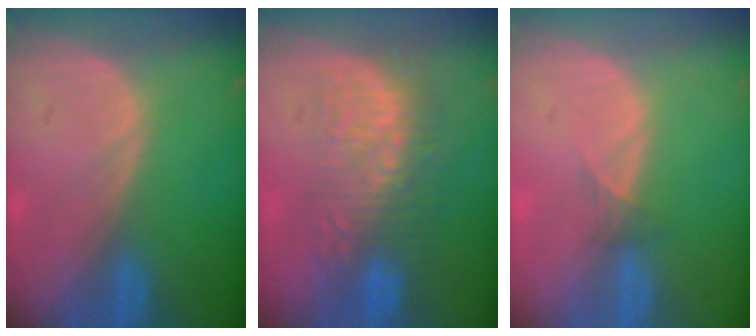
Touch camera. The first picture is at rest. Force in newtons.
{"total": 8.8, "press": 8.4, "slide": 2.4}
{"total": 1.3, "press": 1.0, "slide": 0.8}